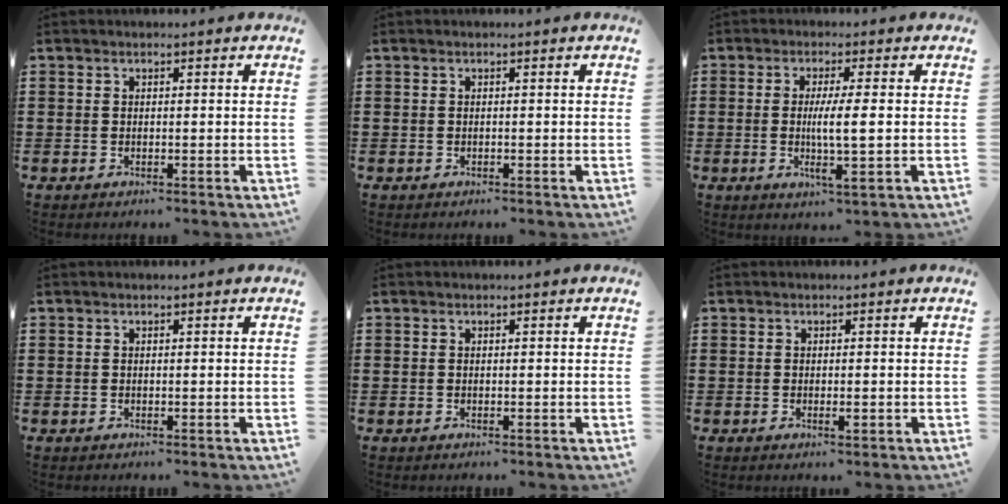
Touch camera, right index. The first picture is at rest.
{"total": 0.0}
{"total": 5.6, "force": [-0.1, 0.2, 5.6], "torque": [-0.101, -0.007, -0.006]}
{"total": 0.0}
{"total": 0.0}
{"total": 1.1, "force": [-0.3, 0.3, 1.0], "torque": [-0.018, -0.004, -0.004]}